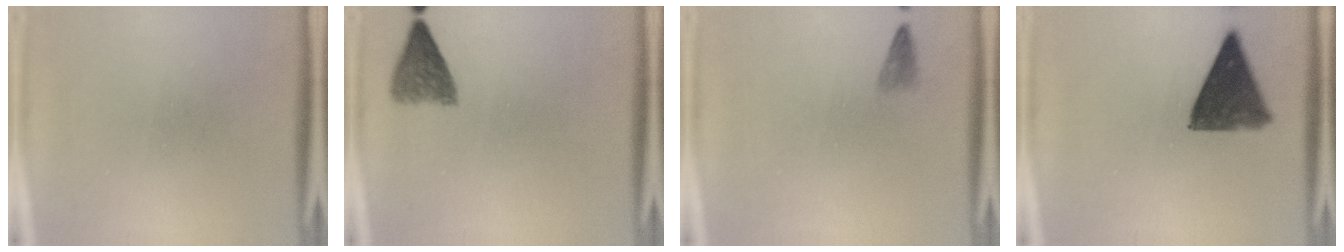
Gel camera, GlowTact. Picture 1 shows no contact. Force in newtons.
{"total": 4.1}
{"total": 1.2}
{"total": 10.9}